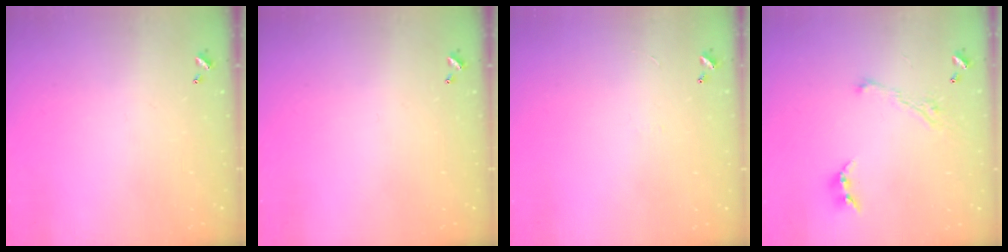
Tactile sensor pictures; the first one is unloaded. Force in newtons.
{"total": 0.0}
{"total": 1.3, "press": 1.3, "slide": 0.4}
{"total": 3.7, "press": 3.6, "slide": 0.7}